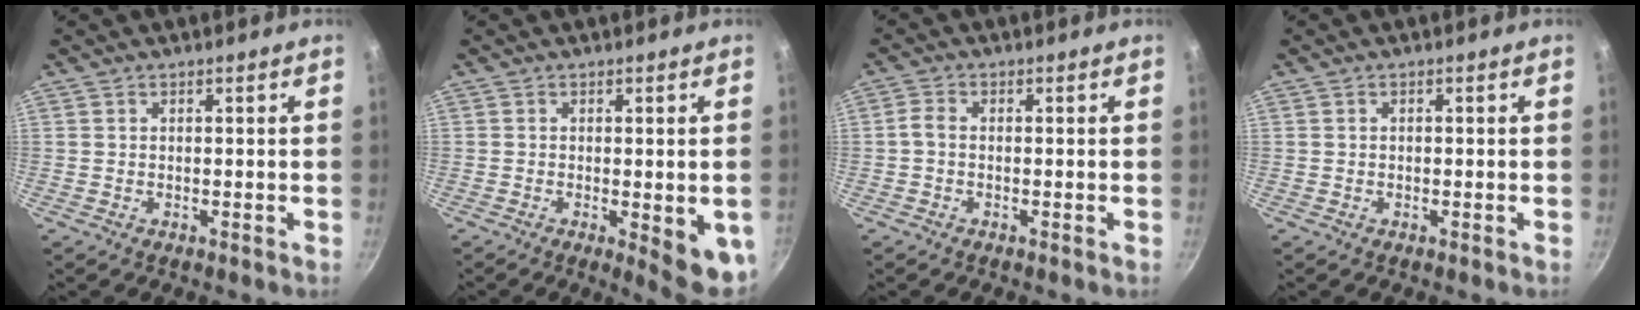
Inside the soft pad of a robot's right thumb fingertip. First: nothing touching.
{"total": 8.7, "force": [-2.7, 2.6, 7.8], "torque": [-0.090, -0.014, -0.030]}
{"total": 2.2, "force": [-0.4, 1.3, 1.7], "torque": [-0.035, 0.005, -0.014]}
{"total": 0.0}